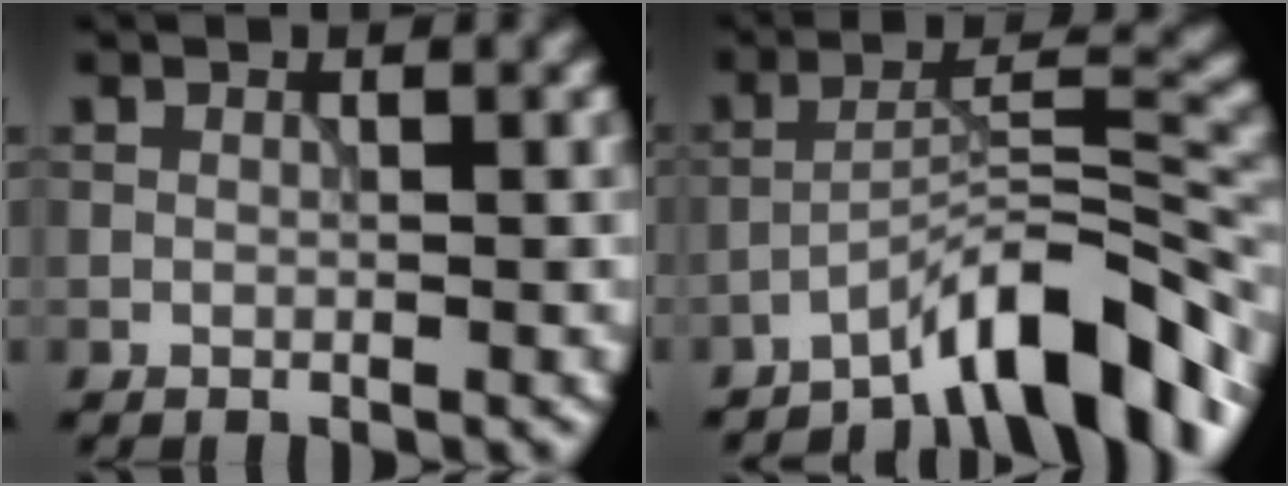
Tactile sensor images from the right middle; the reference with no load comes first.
{"total": 8.5, "force": [-6.3, 1.5, 5.5], "torque": [-0.083, 0.017, -0.107]}